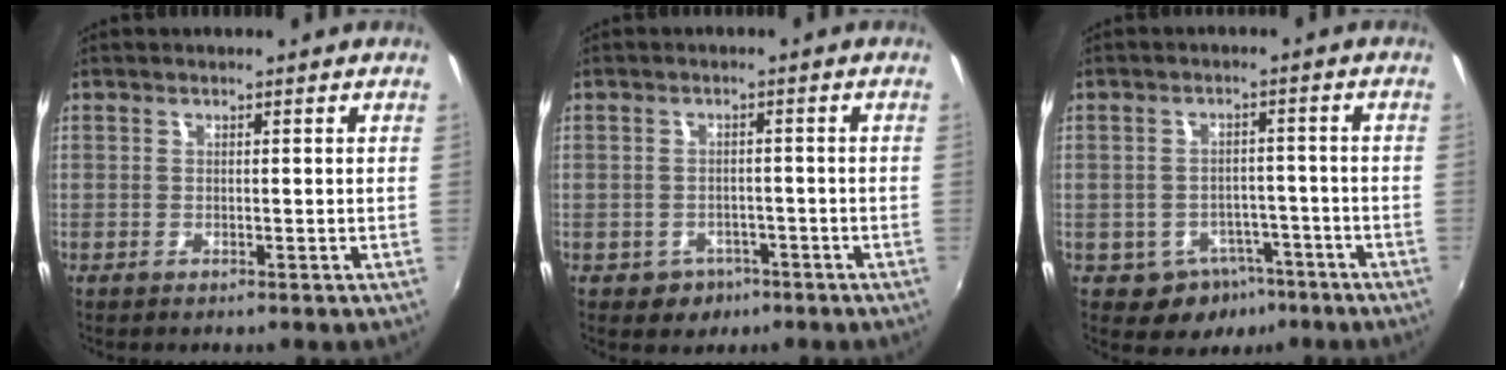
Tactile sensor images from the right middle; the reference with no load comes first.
{"total": 4.5, "force": [-2.3, 3.7, 0.9], "torque": [-0.032, 0.000, -0.027]}
{"total": 7.5, "force": [-4.4, 5.7, 2.1], "torque": [-0.046, 0.013, -0.044]}